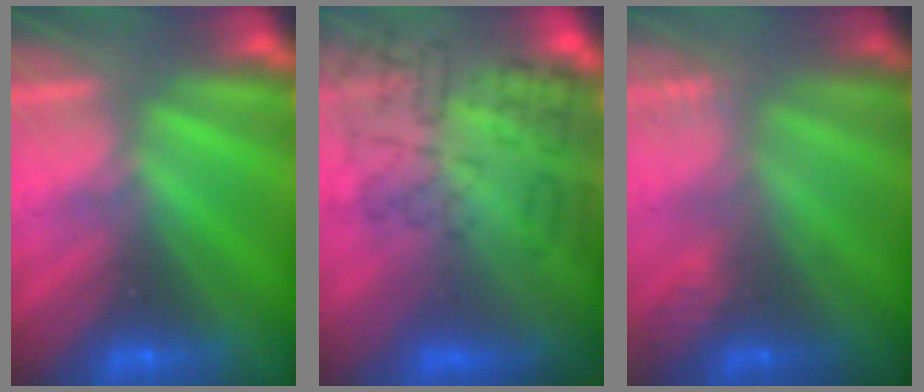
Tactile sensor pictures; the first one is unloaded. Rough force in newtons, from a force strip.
{"total": 9.3}
{"total": 2.9}